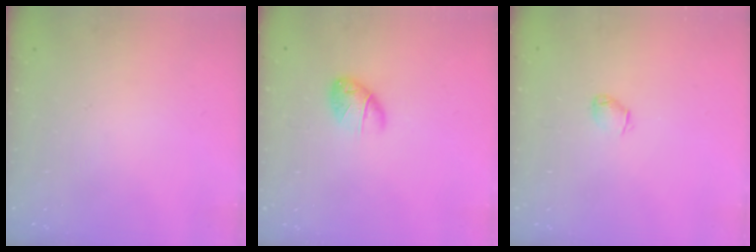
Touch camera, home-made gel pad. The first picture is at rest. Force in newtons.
{"total": 7.1, "press": 7.0, "slide": 1.4}
{"total": 2.0, "press": 2.0, "slide": 0.4}